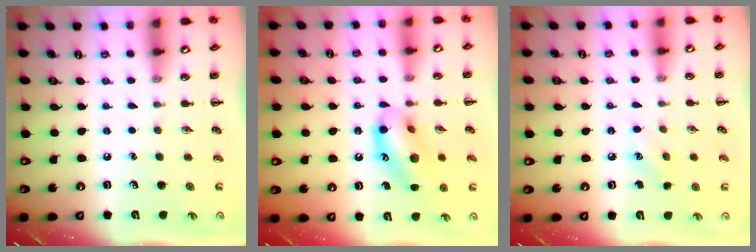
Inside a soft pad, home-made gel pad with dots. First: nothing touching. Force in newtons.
{"total": 14.8, "press": 14.6, "slide": 2.3}
{"total": 5.7, "press": 5.5, "slide": 1.5}